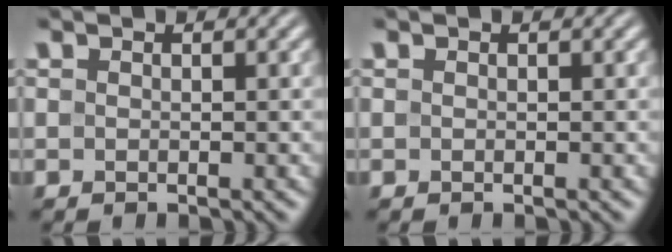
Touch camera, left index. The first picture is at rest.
{"total": 0.0}